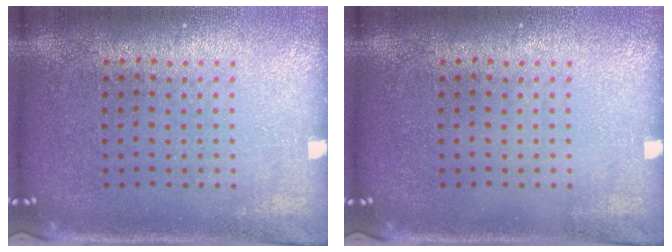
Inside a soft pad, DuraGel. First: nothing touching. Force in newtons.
{"total": 0.0}